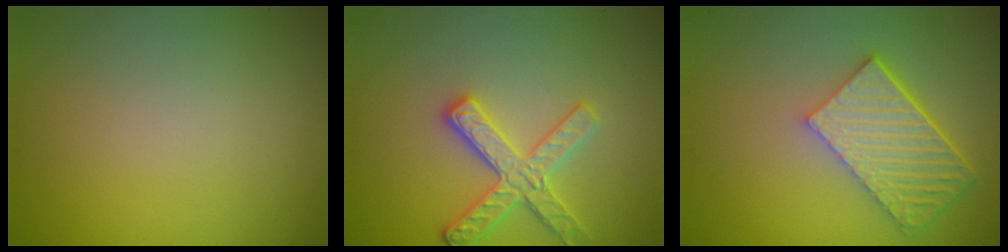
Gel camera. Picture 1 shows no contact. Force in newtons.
{"total": 3.4, "press": 3.1, "slide": 1.3}
{"total": 6.0, "press": 4.2, "slide": 4.3}